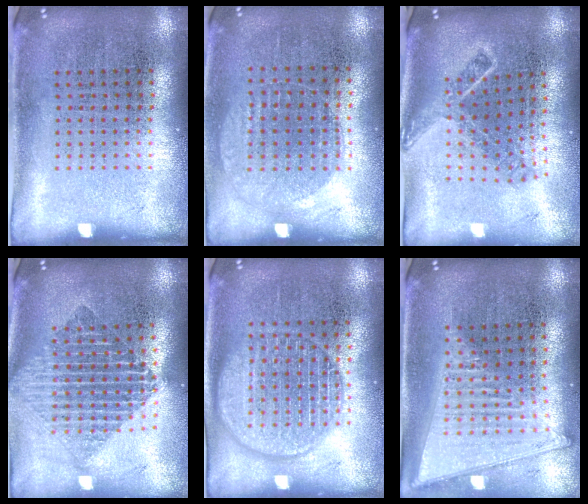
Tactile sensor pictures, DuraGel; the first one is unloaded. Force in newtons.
{"total": 0.9, "press": 0.8, "slide": 0.4}
{"total": 1.9, "press": 1.4, "slide": 1.3}
{"total": 1.9, "press": 1.6, "slide": 1.1}
{"total": 3.3, "press": 3.3, "slide": 0.4}
{"total": 1.8, "press": 1.6, "slide": 0.9}